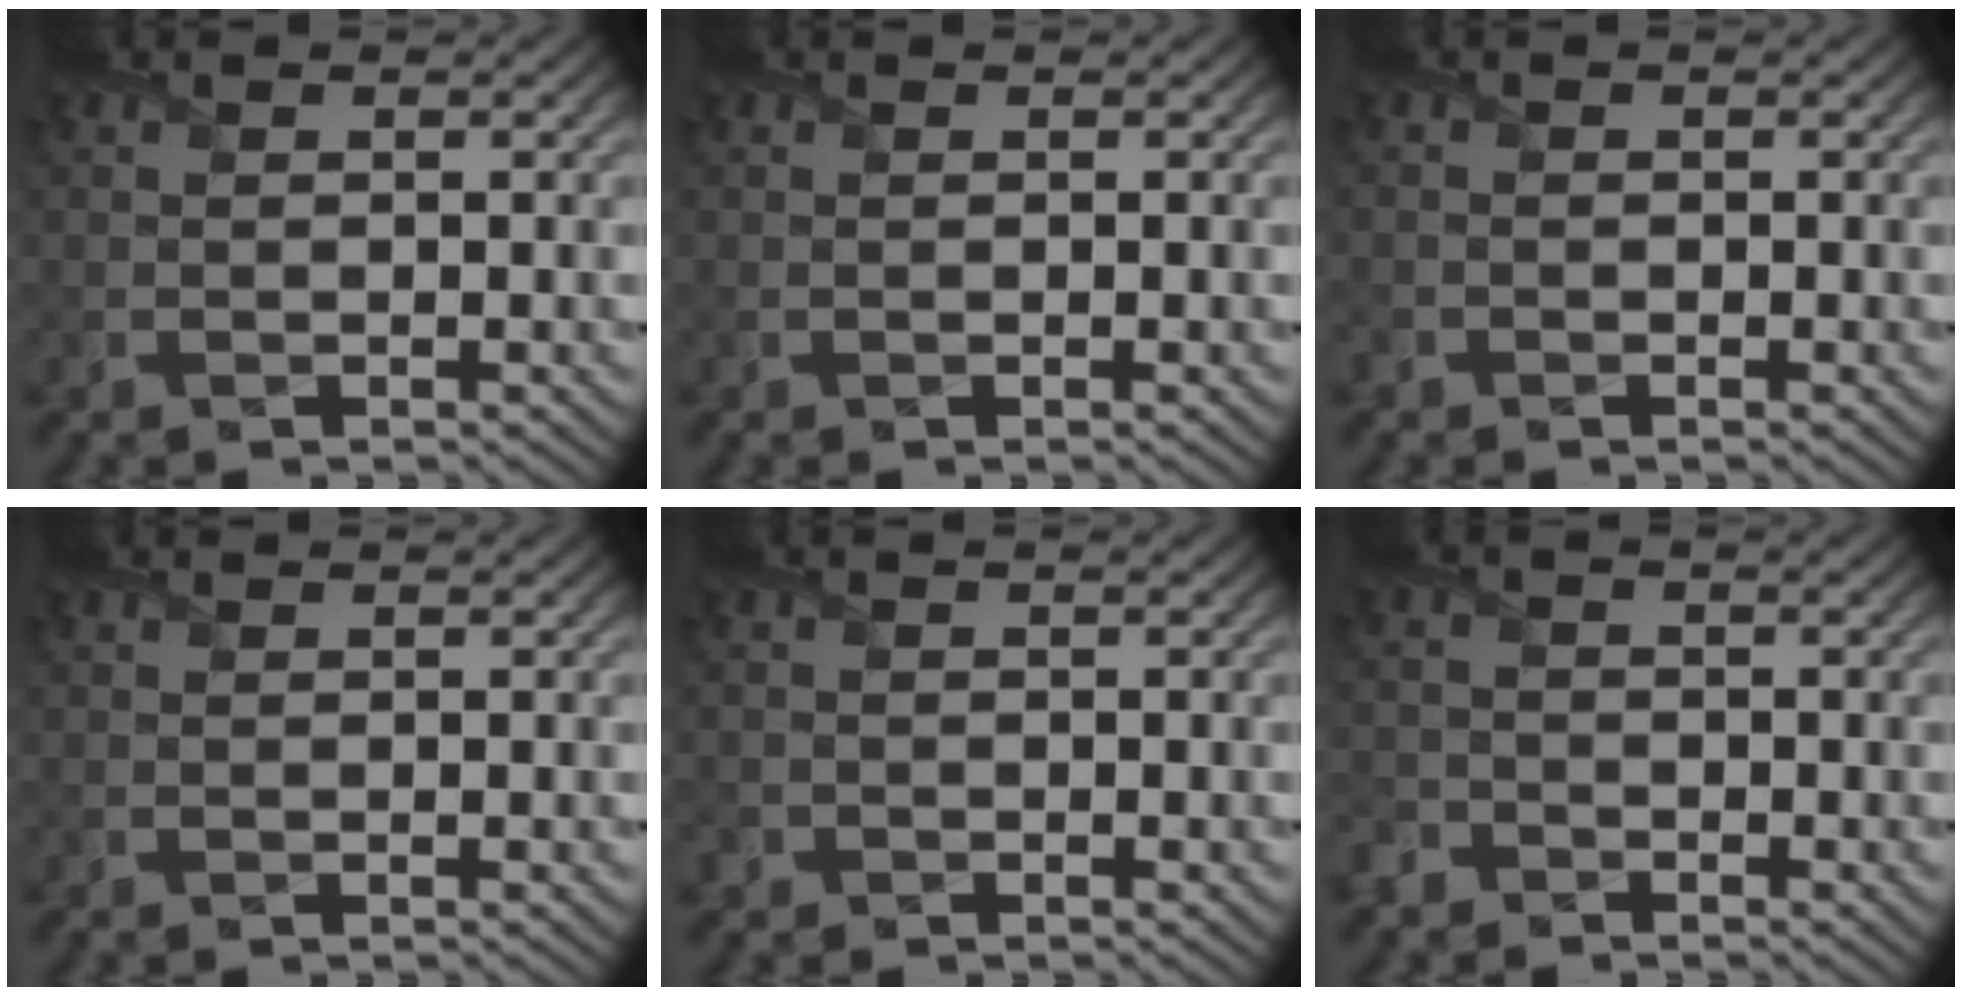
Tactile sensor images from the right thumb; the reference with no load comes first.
{"total": 0.0}
{"total": 0.8, "force": [-0.7, 0.5, 0.1], "torque": [-0.004, -0.003, -0.015]}
{"total": 0.0}
{"total": 1.2, "force": [-0.8, 0.9, 0.1], "torque": [0.002, -0.003, -0.020]}
{"total": 2.4, "force": [-1.9, 1.4, 0.4], "torque": [-0.011, -0.002, -0.051]}